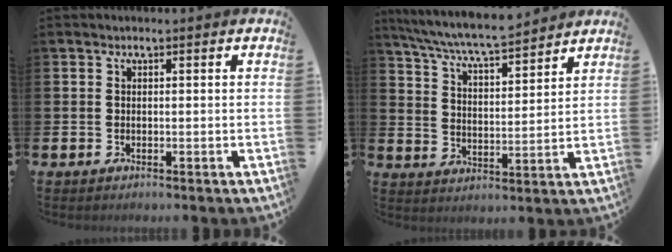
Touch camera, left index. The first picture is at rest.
{"total": 7.5, "force": [7.1, 0.3, 2.3], "torque": [-0.072, -0.046, 0.126]}